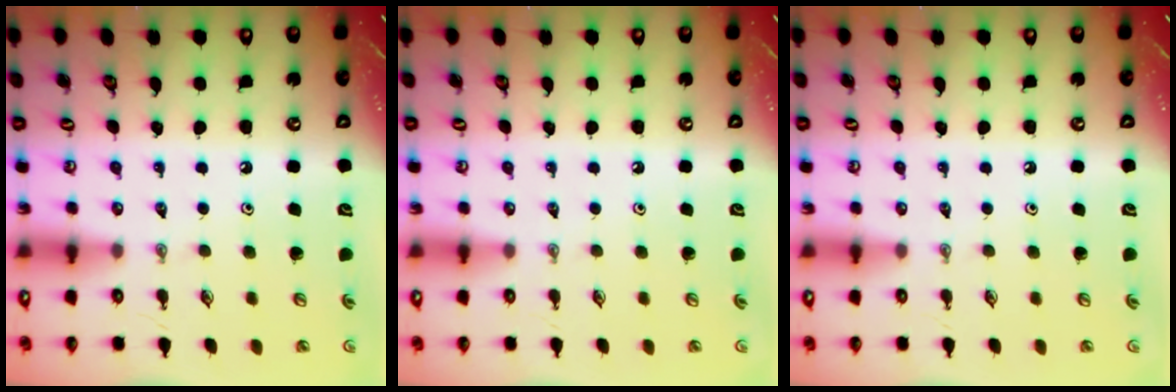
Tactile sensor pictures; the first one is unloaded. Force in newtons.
{"total": 0.0}
{"total": 0.0}